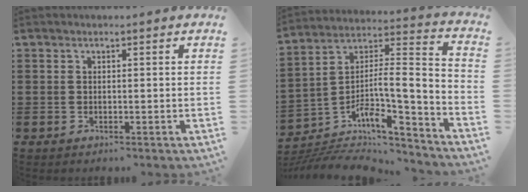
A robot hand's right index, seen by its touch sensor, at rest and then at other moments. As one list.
[{"total": 7.2, "force": [-4.6, 1.6, 5.4], "torque": [-0.111, -0.038, -0.099]}]